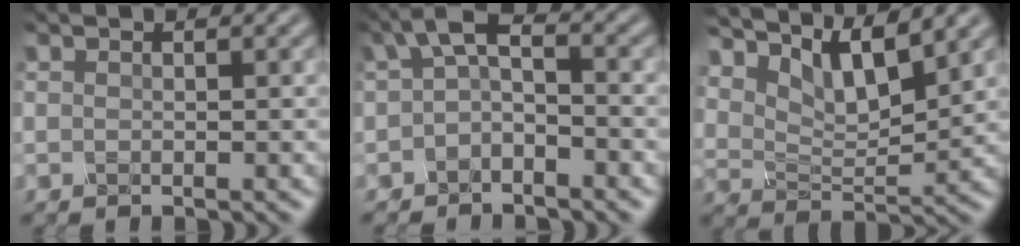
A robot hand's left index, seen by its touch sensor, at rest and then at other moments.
{"total": 3.5, "force": [-0.4, 2.0, 2.8], "torque": [-0.054, 0.012, -0.015]}
{"total": 7.9, "force": [5.2, 2.9, 5.2], "torque": [-0.104, 0.003, 0.092]}